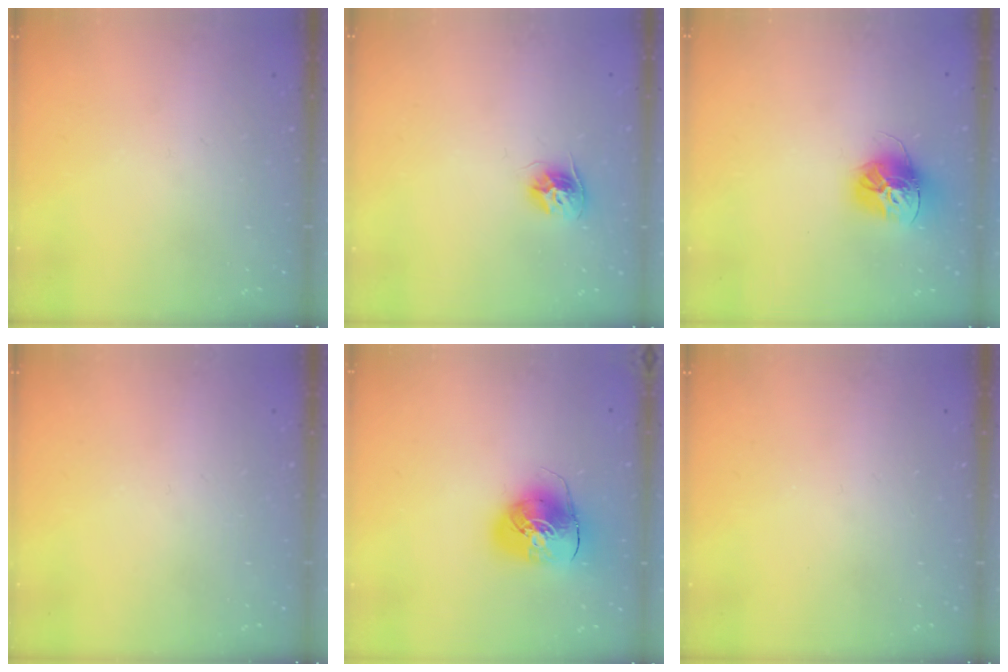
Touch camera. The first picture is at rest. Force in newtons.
{"total": 9.9, "press": 9.8, "slide": 0.9}
{"total": 14.0, "press": 14.0, "slide": 1.3}
{"total": 0.0}
{"total": 10.8, "press": 10.6, "slide": 1.8}
{"total": 0.0}